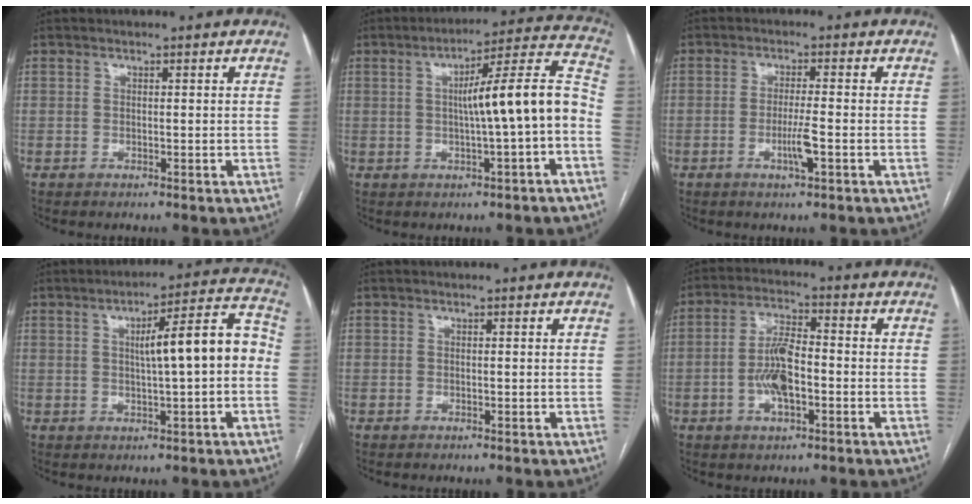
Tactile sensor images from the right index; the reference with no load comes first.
{"total": 12.2, "force": [-1.3, 0.1, 12.1], "torque": [-0.174, 0.030, -0.019]}
{"total": 3.9, "force": [-1.4, 0.0, 3.7], "torque": [-0.071, -0.005, -0.026]}
{"total": 10.3, "force": [0.1, 1.3, 10.2], "torque": [-0.140, 0.033, 0.002]}
{"total": 0.0}
{"total": 7.6, "force": [-1.7, 2.4, 7.0], "torque": [-0.143, 0.008, -0.033]}